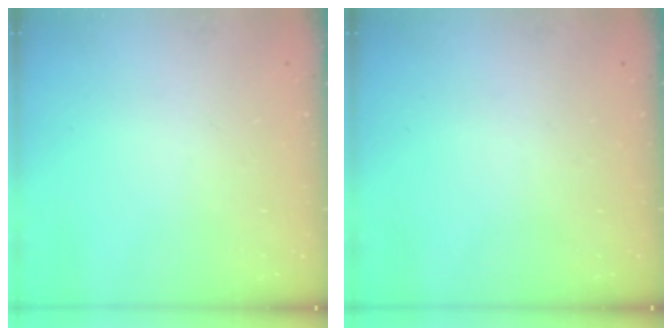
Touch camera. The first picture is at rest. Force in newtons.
{"total": 0.0}